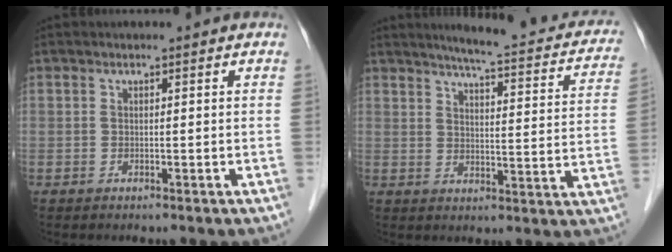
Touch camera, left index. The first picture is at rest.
{"total": 18.3, "force": [15.5, 2.6, 9.4], "torque": [-0.110, -0.014, 0.173]}